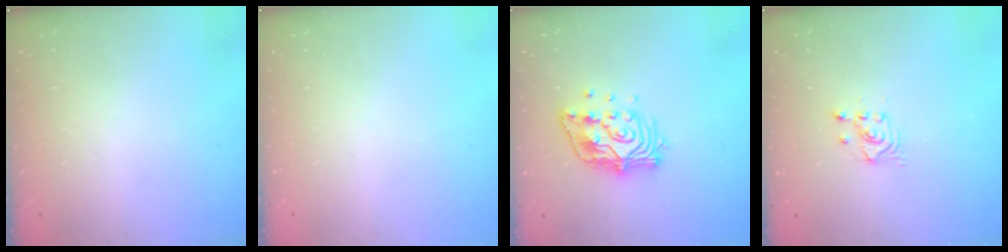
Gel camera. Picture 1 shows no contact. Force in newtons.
{"total": 0.0}
{"total": 13.7, "press": 13.7, "slide": 1.2}
{"total": 2.7, "press": 2.7, "slide": 0.2}